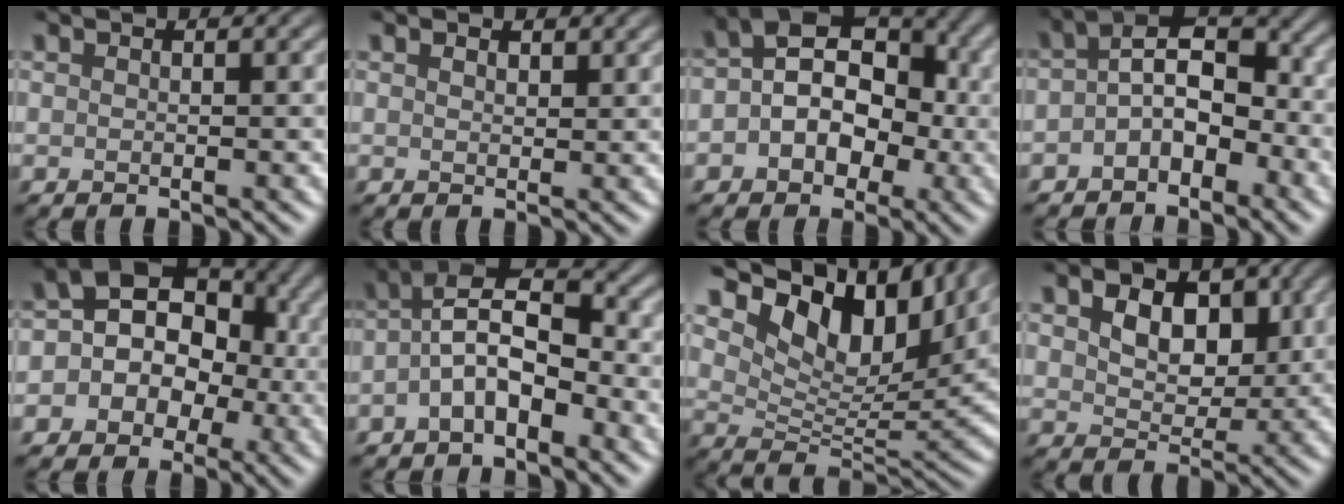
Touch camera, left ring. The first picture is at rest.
{"total": 1.2, "force": [0.8, 0.7, 0.5], "torque": [-0.013, -0.001, 0.017]}
{"total": 8.6, "force": [-0.4, 6.1, 6.0], "torque": [-0.060, 0.026, -0.025]}
{"total": 4.0, "force": [-1.4, 2.4, 2.9], "torque": [-0.044, 0.019, -0.033]}
{"total": 11.4, "force": [0.5, 9.5, 6.4], "torque": [-0.084, 0.043, -0.036]}
{"total": 5.3, "force": [-2.1, 2.6, 4.2], "torque": [-0.082, 0.018, -0.044]}
{"total": 13.1, "force": [6.9, 6.7, 8.9], "torque": [-0.156, 0.015, 0.129]}
{"total": 5.5, "force": [1.5, 3.9, 3.6], "torque": [-0.064, -0.003, 0.011]}